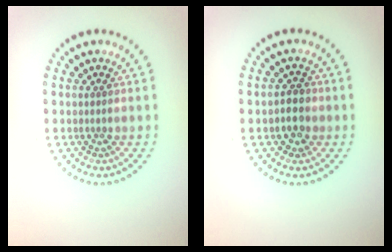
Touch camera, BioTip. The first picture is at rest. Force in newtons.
{"total": 1.9, "press": 1.8, "slide": 0.5}